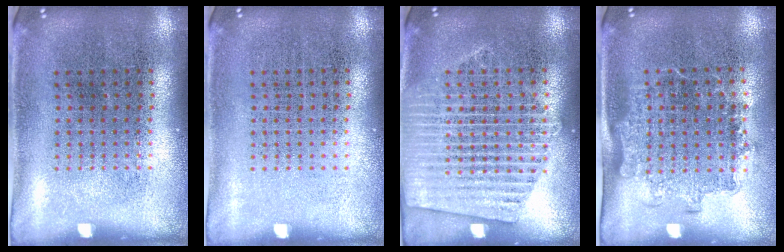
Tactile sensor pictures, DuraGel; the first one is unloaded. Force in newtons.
{"total": 0.0}
{"total": 1.8, "press": 1.7, "slide": 0.3}
{"total": 1.4, "press": 1.2, "slide": 0.8}